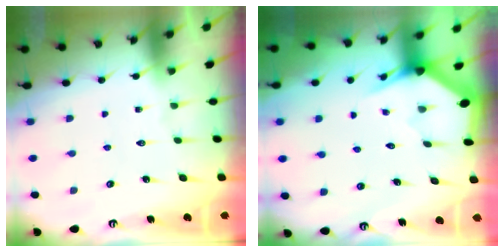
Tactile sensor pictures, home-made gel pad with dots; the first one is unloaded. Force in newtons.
{"total": 3.1, "press": 3.1, "slide": 0.1}